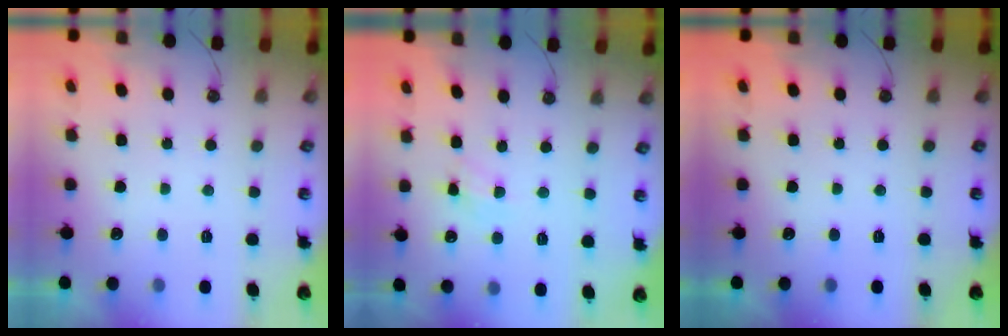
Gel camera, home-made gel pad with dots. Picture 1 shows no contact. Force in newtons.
{"total": 4.6, "press": 4.6, "slide": 0.3}
{"total": 0.0}